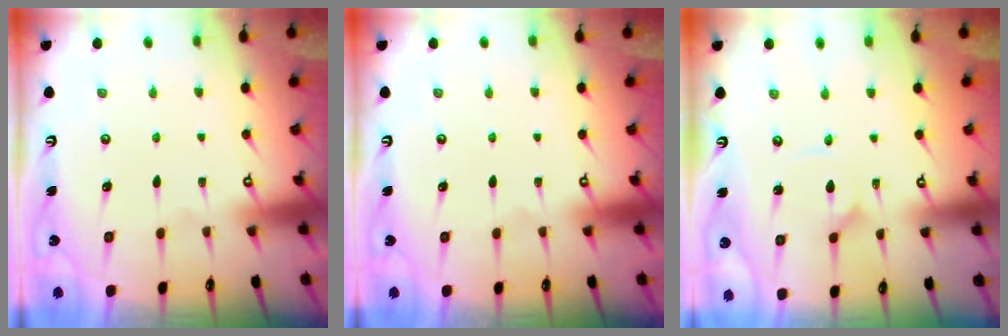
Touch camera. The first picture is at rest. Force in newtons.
{"total": 0.0}
{"total": 1.3, "press": 1.2, "slide": 0.3}